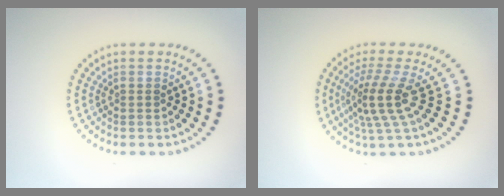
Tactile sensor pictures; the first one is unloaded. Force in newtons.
{"total": 4.0, "press": 2.8, "slide": 2.8}